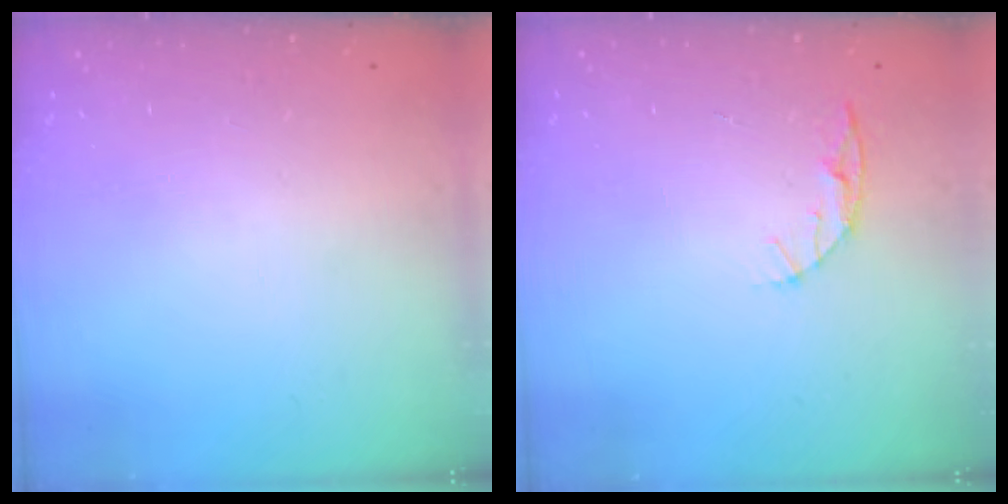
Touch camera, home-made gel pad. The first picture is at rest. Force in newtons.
{"total": 5.0, "press": 5.0, "slide": 0.4}